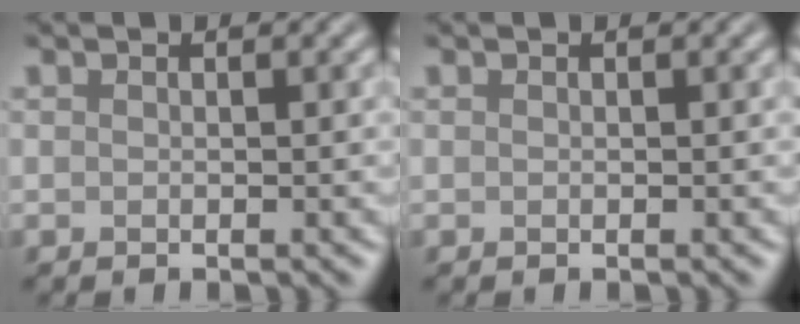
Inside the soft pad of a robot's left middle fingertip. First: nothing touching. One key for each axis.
{"total": 0.0}